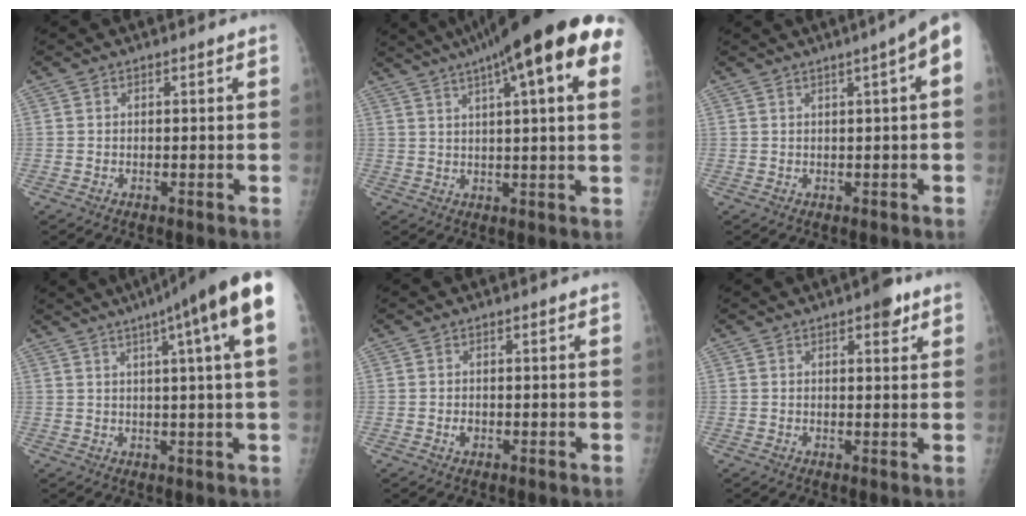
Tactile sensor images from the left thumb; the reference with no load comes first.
{"total": 23.3, "force": [11.3, 4.7, 19.8], "torque": [-0.287, 0.021, 0.148]}
{"total": 5.4, "force": [1.6, 0.3, 5.2], "torque": [-0.066, 0.015, 0.018]}
{"total": 15.7, "force": [8.1, 0.5, 13.4], "torque": [-0.186, 0.006, 0.094]}
{"total": 1.0, "force": [-0.1, 0.8, 0.6], "torque": [-0.007, 0.001, -0.001]}
{"total": 4.0, "force": [2.4, 1.6, 2.8], "torque": [-0.025, -0.008, 0.028]}